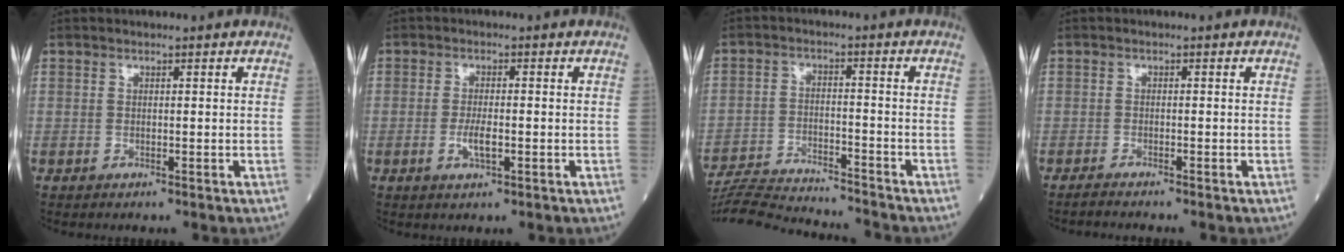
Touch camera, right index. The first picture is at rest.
{"total": 3.1, "force": [-0.9, 0.8, 2.8], "torque": [-0.057, 0.000, -0.012]}
{"total": 14.7, "force": [-14.3, 0.5, 3.6], "torque": [-0.066, -0.003, -0.223]}
{"total": 2.2, "force": [-2.0, -0.3, 0.9], "torque": [-0.017, -0.002, -0.030]}